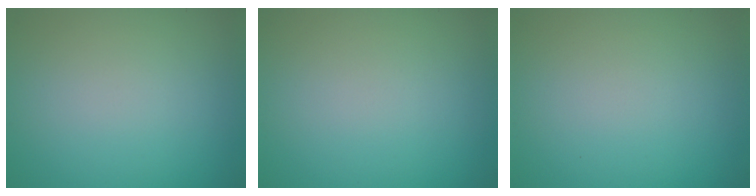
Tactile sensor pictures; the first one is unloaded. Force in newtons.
{"total": 0.0}
{"total": 0.0}